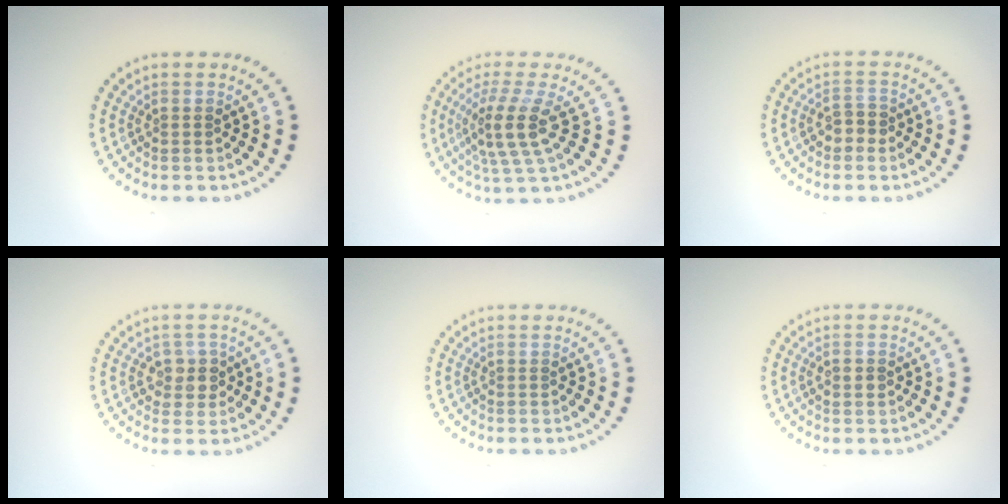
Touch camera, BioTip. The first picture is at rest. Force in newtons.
{"total": 4.2, "press": 3.2, "slide": 2.7}
{"total": 1.9, "press": 1.7, "slide": 0.7}
{"total": 2.2, "press": 2.0, "slide": 0.8}
{"total": 0.0}
{"total": 1.5, "press": 1.5, "slide": 0.1}